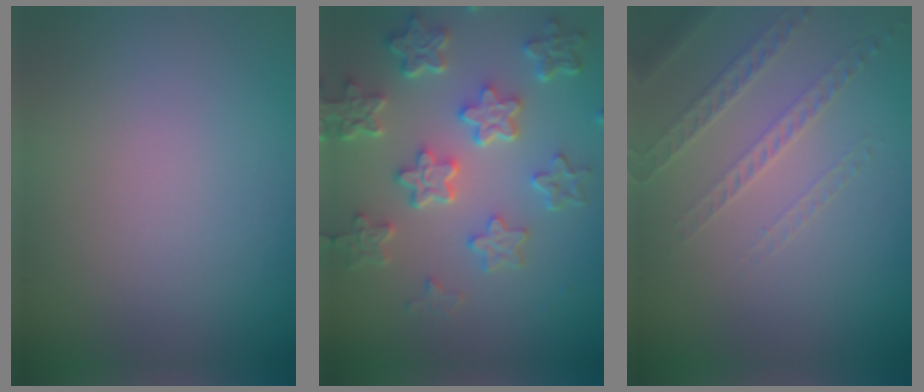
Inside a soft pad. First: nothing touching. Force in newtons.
{"total": 6.6, "press": 5.0, "slide": 4.3}
{"total": 1.6, "press": 1.3, "slide": 0.9}